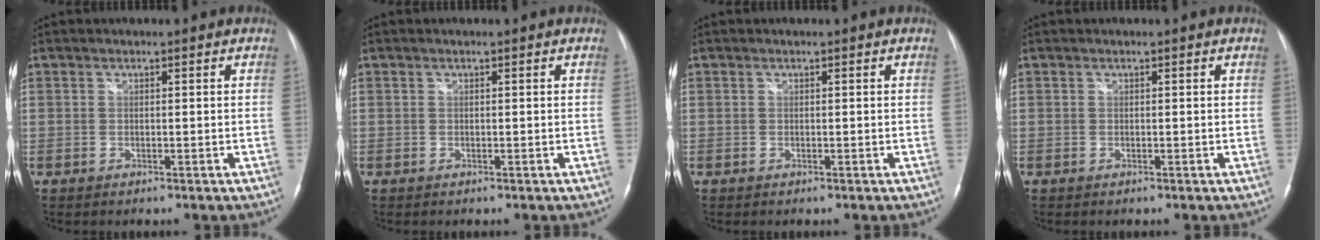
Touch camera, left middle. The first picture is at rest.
{"total": 0.0}
{"total": 0.0}
{"total": 0.0}